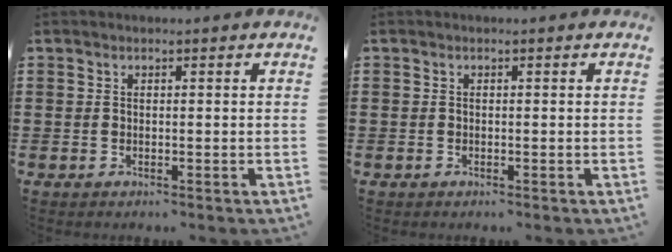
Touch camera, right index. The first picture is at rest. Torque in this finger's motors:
{"motor_torque": [-0.23, -0.08, 0.01, -0.01]}